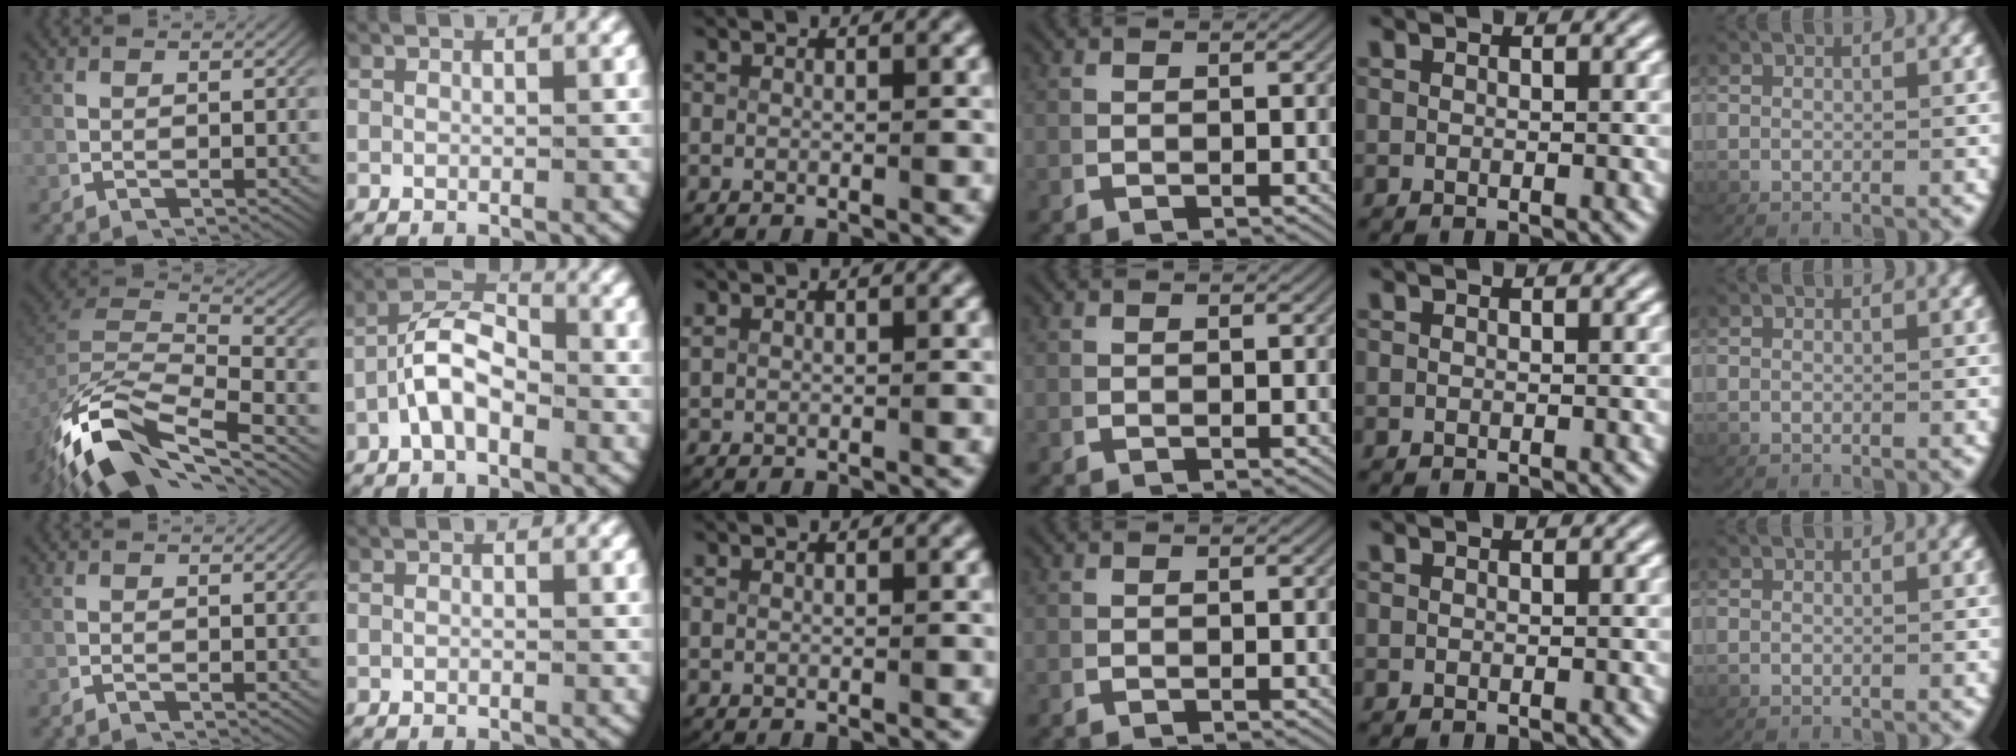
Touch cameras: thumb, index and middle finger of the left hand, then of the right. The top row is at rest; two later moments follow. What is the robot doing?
{"motion": "lift_and_place", "object": "scissors"}